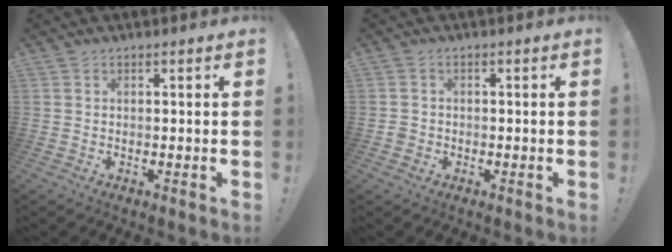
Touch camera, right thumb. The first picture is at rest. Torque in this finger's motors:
{"motor_torque": [-0.13, 0.20, 0.47, -0.18, 0.06]}